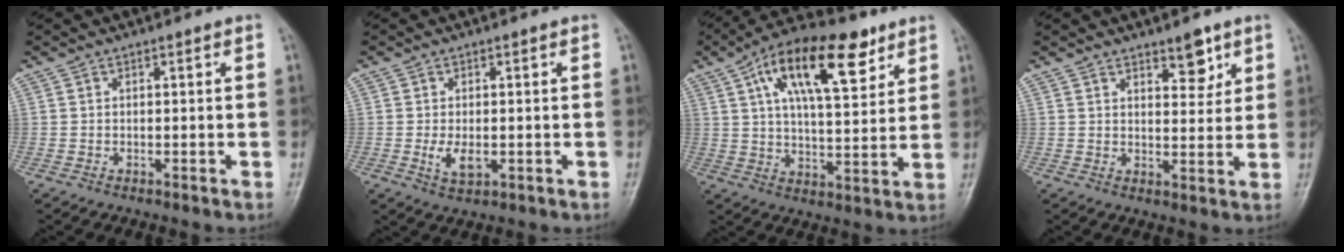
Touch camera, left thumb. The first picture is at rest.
{"total": 4.0, "force": [-0.6, 2.2, 3.3], "torque": [-0.059, -0.007, -0.006]}
{"total": 18.9, "force": [9.0, 7.9, 14.6], "torque": [-0.212, -0.011, 0.146]}
{"total": 5.2, "force": [3.3, 2.4, 3.2], "torque": [-0.020, -0.022, 0.047]}